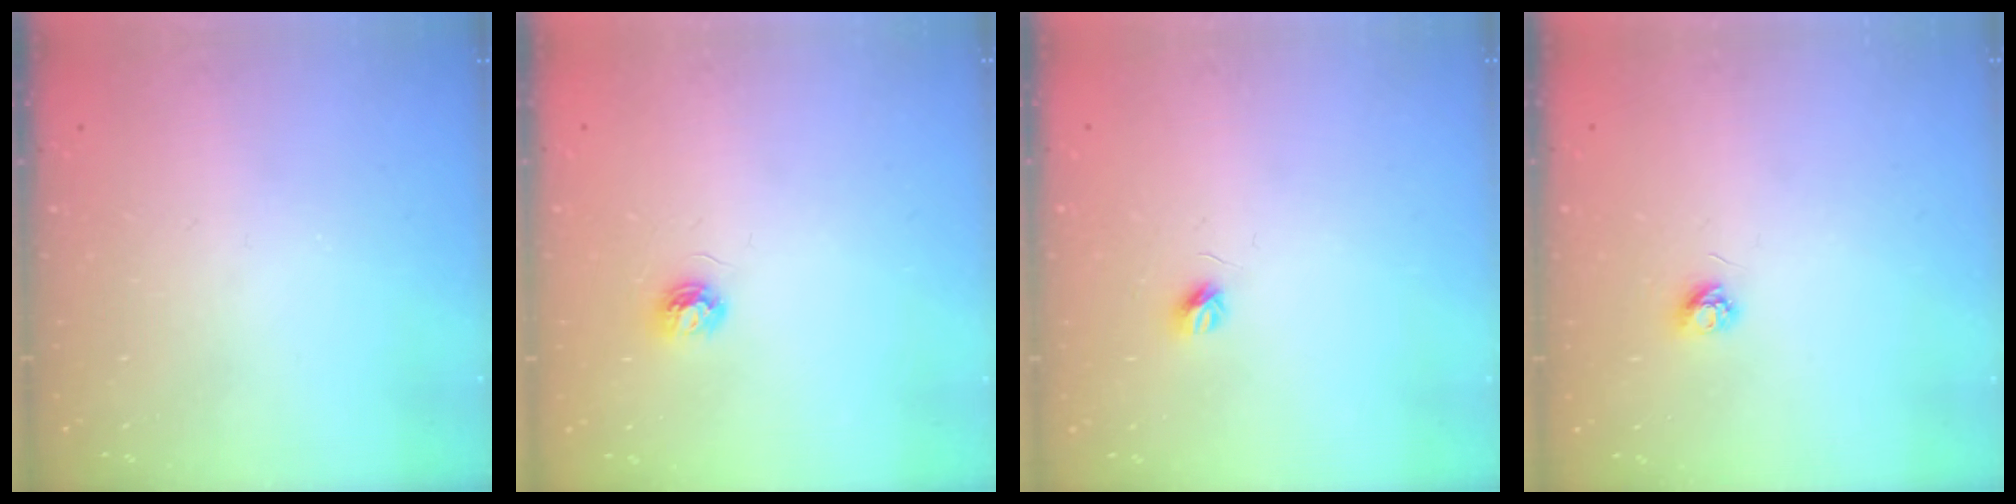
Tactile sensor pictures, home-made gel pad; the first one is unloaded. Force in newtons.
{"total": 3.8, "press": 3.8, "slide": 0.4}
{"total": 3.6, "press": 3.6, "slide": 0.4}
{"total": 3.2, "press": 3.1, "slide": 0.4}